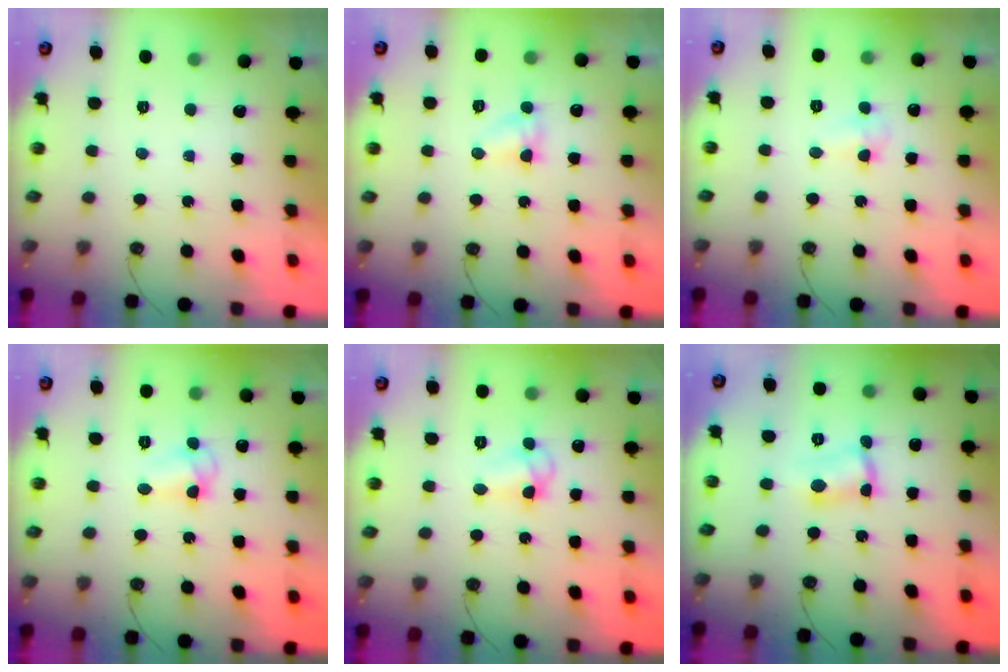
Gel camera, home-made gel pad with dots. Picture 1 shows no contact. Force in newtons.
{"total": 3.9, "press": 3.9, "slide": 0.4}
{"total": 3.5, "press": 3.4, "slide": 0.7}
{"total": 5.8, "press": 5.7, "slide": 0.6}
{"total": 7.8, "press": 7.8, "slide": 0.5}
{"total": 2.8, "press": 2.8, "slide": 0.6}